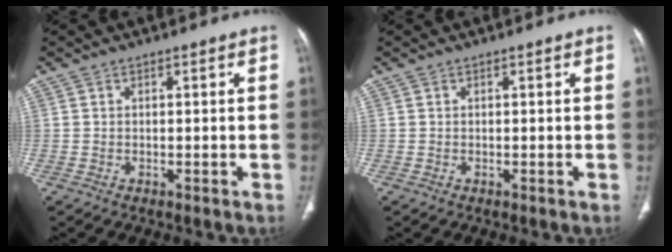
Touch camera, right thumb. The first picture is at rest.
{"total": 0.0}